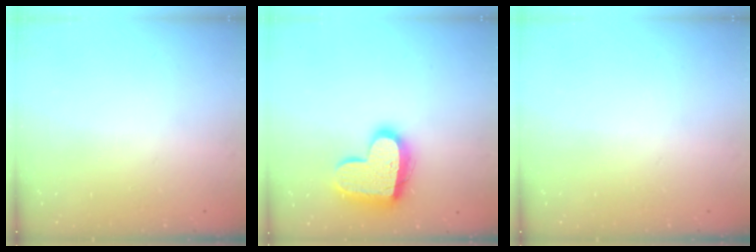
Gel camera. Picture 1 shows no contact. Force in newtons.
{"total": 17.6, "press": 17.5, "slide": 1.3}
{"total": 0.0}